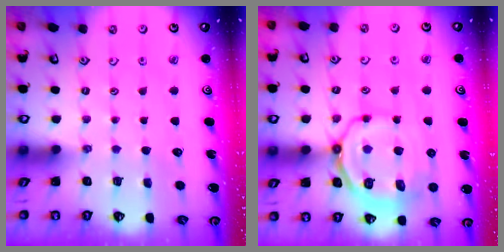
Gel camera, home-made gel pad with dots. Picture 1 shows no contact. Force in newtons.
{"total": 13.7, "press": 13.6, "slide": 1.5}